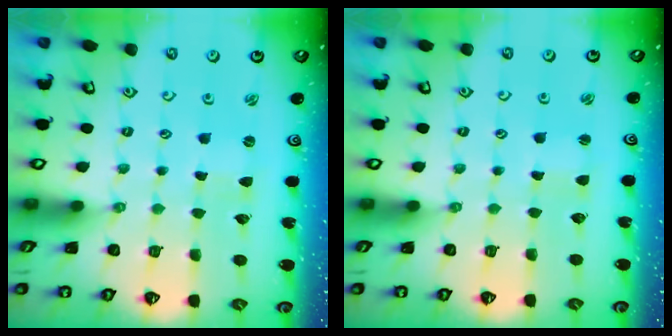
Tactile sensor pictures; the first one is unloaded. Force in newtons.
{"total": 1.3, "press": 1.2, "slide": 0.1}